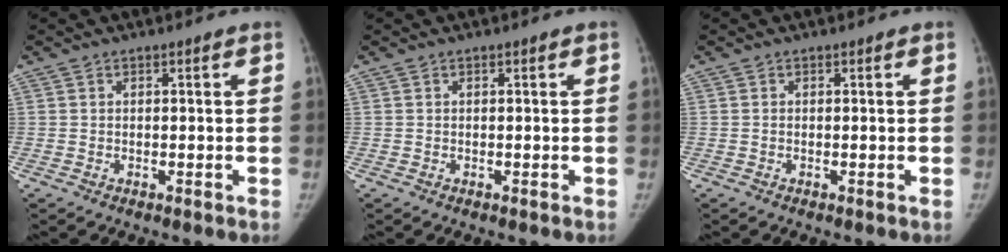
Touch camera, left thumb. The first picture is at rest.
{"total": 0.0}
{"total": 0.0}